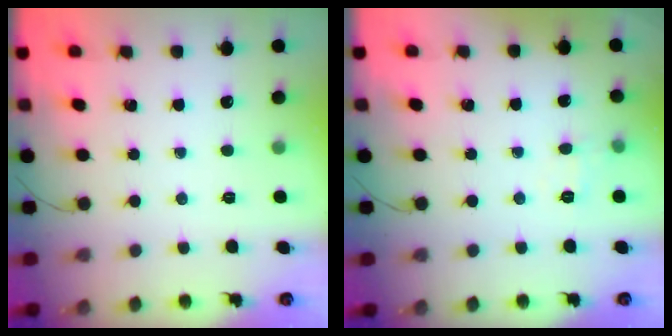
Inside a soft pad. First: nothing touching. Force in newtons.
{"total": 6.5, "press": 6.4, "slide": 1.4}